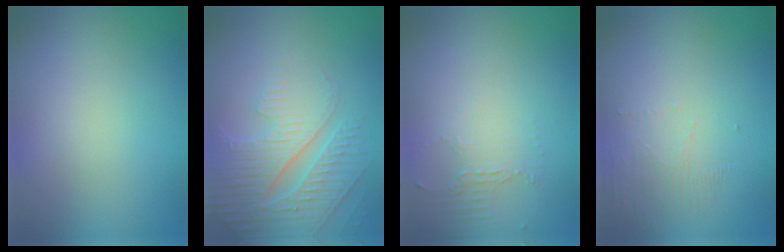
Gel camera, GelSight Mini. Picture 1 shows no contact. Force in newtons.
{"total": 4.7, "press": 4.6, "slide": 1.1}
{"total": 2.1, "press": 1.5, "slide": 1.4}
{"total": 1.5, "press": 0.5, "slide": 1.4}